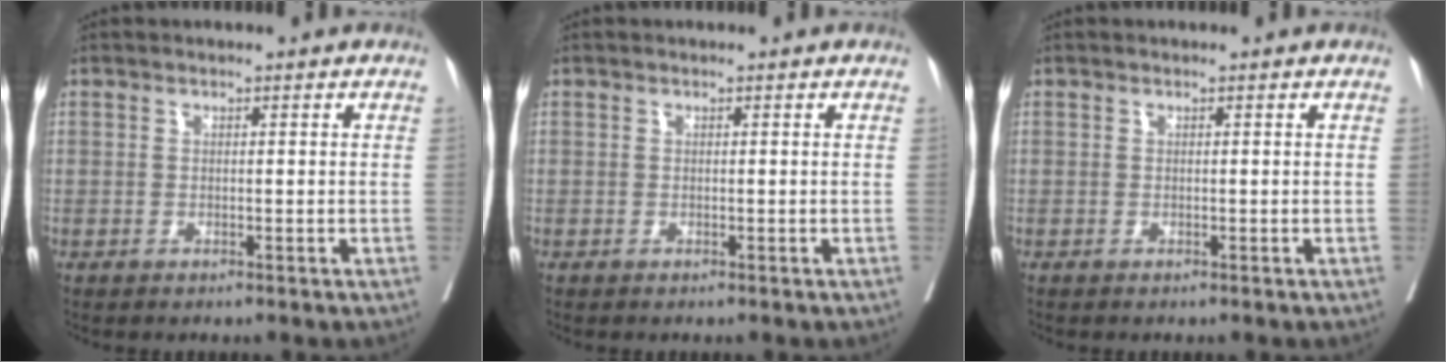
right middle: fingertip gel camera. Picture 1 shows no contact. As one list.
[{"total": 0.0}, {"total": 0.0}]